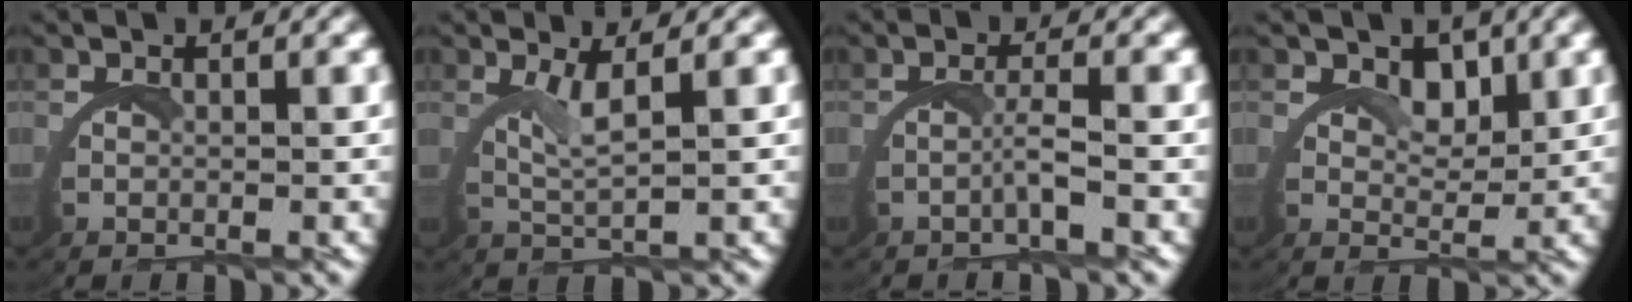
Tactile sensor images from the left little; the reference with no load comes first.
{"total": 2.5, "force": [1.5, -0.5, 1.9], "torque": [-0.041, -0.010, 0.032]}
{"total": 1.6, "force": [-0.5, -0.8, 1.2], "torque": [-0.034, -0.005, -0.009]}
{"total": 2.3, "force": [2.1, 0.4, 0.8], "torque": [-0.013, -0.014, 0.040]}